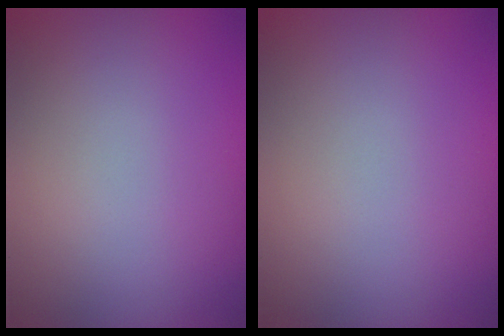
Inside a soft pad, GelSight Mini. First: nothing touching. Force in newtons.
{"total": 0.0}